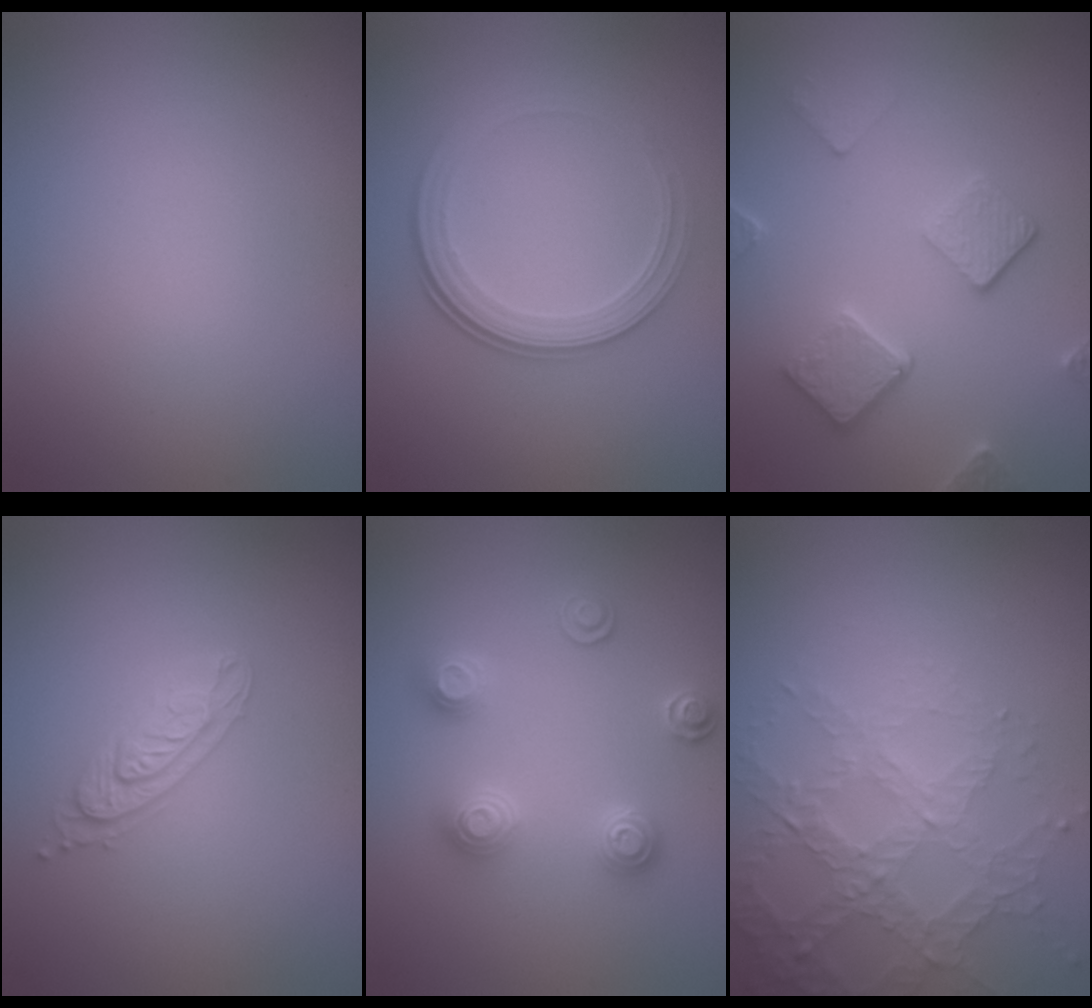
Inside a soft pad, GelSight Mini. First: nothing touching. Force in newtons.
{"total": 4.2, "press": 2.9, "slide": 3.0}
{"total": 5.0, "press": 3.9, "slide": 3.2}
{"total": 2.3, "press": 2.2, "slide": 0.5}
{"total": 2.9, "press": 2.8, "slide": 0.3}
{"total": 4.1, "press": 3.5, "slide": 2.0}